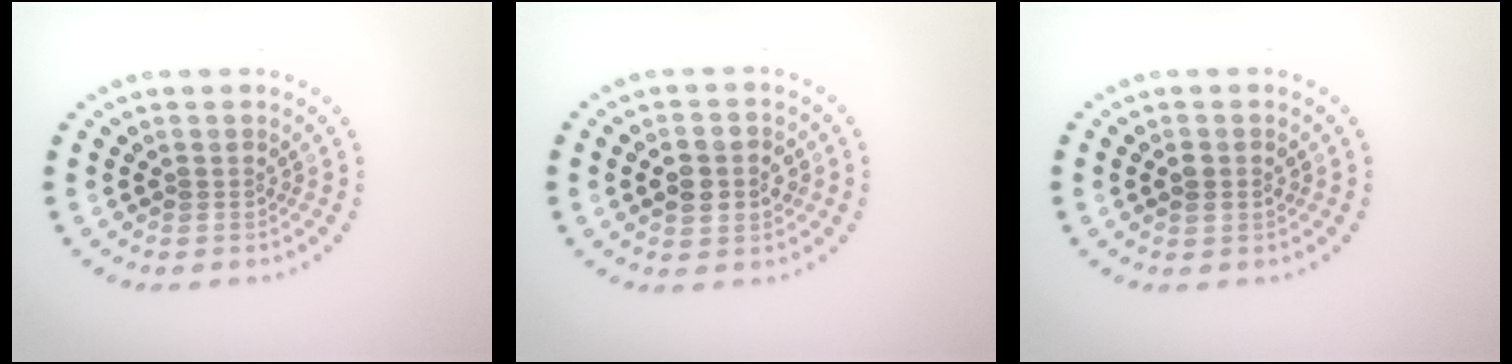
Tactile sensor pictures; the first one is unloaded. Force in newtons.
{"total": 3.7, "press": 3.7, "slide": 0.1}
{"total": 1.4, "press": 1.4, "slide": 0.3}